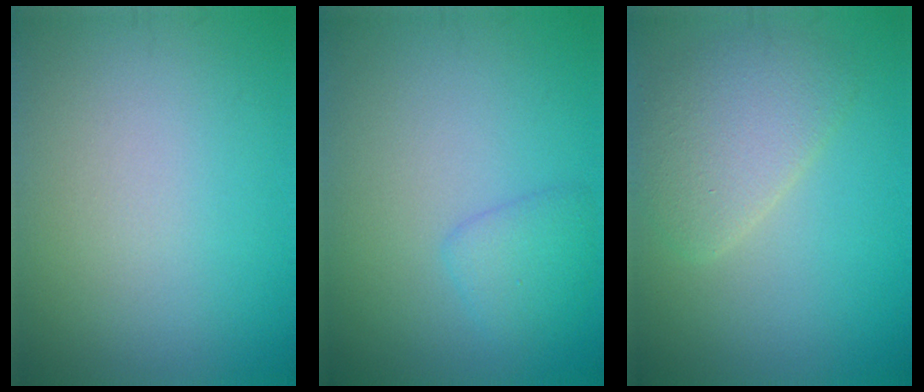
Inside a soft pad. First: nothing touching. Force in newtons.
{"total": 1.9, "press": 1.9, "slide": 0.2}
{"total": 3.9, "press": 3.8, "slide": 0.2}